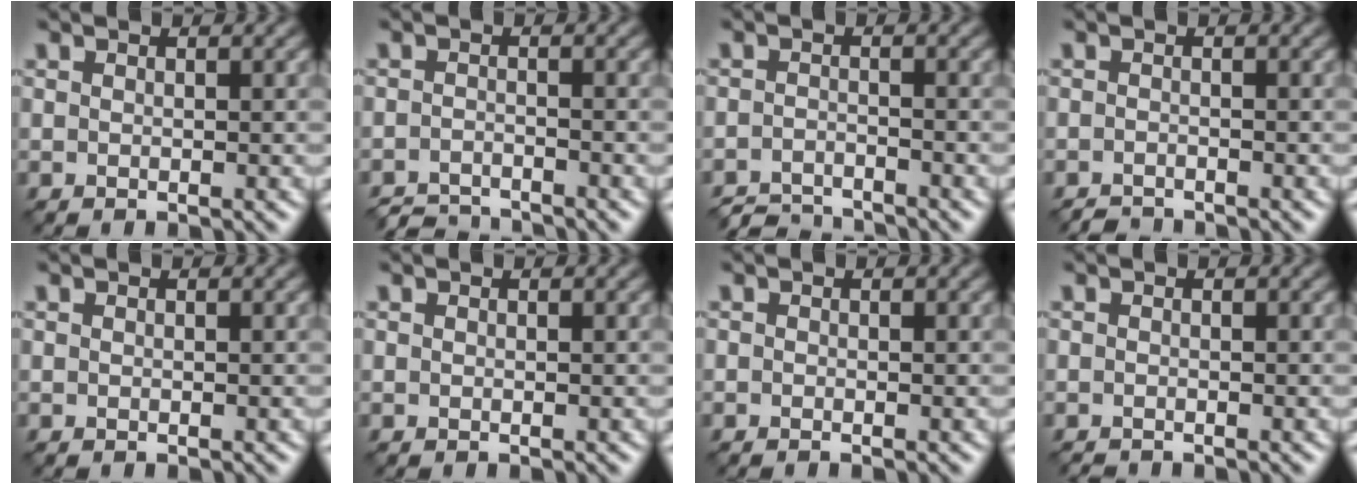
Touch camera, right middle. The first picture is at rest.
{"total": 2.9, "force": [-2.9, 0.3, 0.5], "torque": [-0.004, -0.003, -0.056]}
{"total": 3.3, "force": [-3.2, 0.4, 0.6], "torque": [-0.008, -0.003, -0.064]}
{"total": 1.2, "force": [-1.2, 0.1, 0.1], "torque": [0.001, -0.001, -0.026]}
{"total": 0.0}
{"total": 0.0}
{"total": 0.0}
{"total": 0.6, "force": [-0.6, 0.0, 0.0], "torque": [0.001, -0.005, -0.014]}